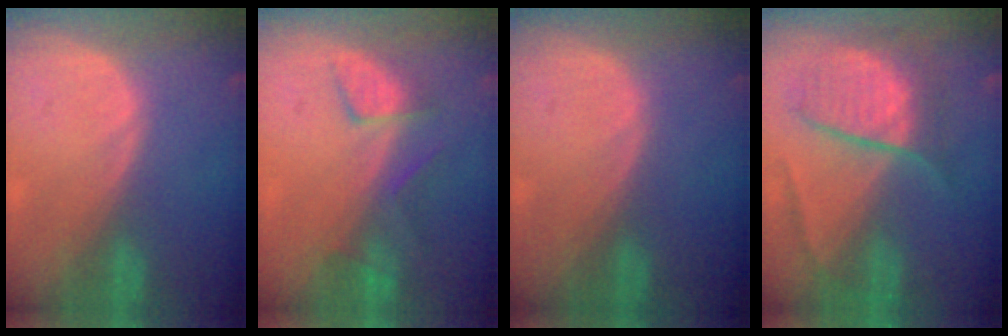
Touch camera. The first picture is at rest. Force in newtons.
{"total": 4.7, "press": 4.6, "slide": 1.2}
{"total": 0.0}
{"total": 7.9, "press": 7.9, "slide": 0.6}